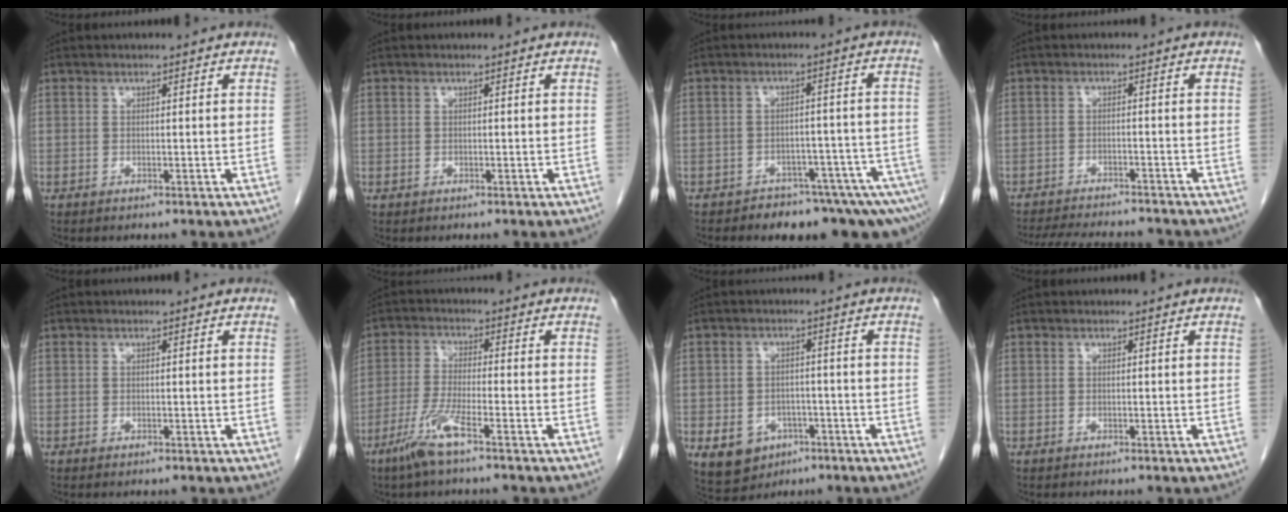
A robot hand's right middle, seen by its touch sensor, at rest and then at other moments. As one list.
[{"total": 0.0}, {"total": 9.7, "force": [-8.3, 2.8, 4.2], "torque": [-0.028, 0.020, -0.105]}, {"total": 13.3, "force": [-12.2, 2.6, 4.8], "torque": [-0.093, -0.010, -0.164]}, {"total": 0.0}, {"total": 6.2, "force": [-3.9, -0.1, 4.9], "torque": [-0.104, -0.012, -0.081]}, {"total": 8.9, "force": [-4.1, 7.2, 3.4], "torque": [-0.072, 0.006, -0.049]}, {"total": 0.0}]